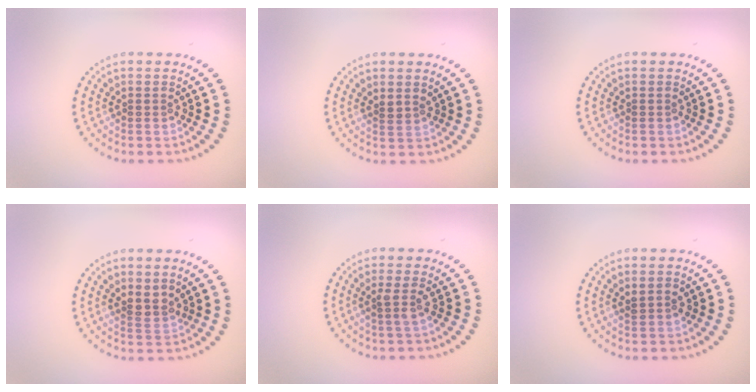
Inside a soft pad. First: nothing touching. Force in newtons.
{"total": 0.9, "press": 0.6, "slide": 0.7}
{"total": 0.0}
{"total": 1.7, "press": 1.3, "slide": 1.1}
{"total": 1.2, "press": 1.0, "slide": 0.6}
{"total": 1.1, "press": 1.0, "slide": 0.2}